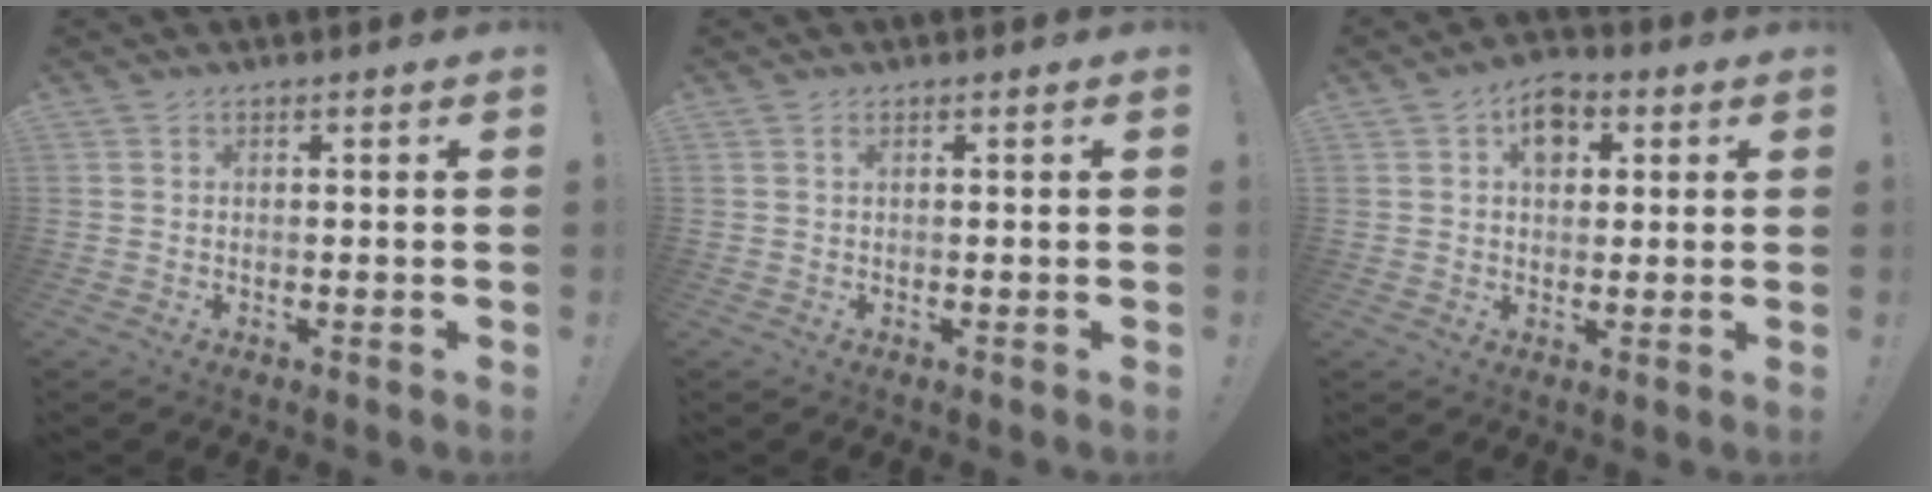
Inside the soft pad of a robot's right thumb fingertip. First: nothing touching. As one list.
[{"total": 0.5, "force": [0.2, 0.1, 0.5], "torque": [-0.003, -0.002, 0.001]}, {"total": 7.3, "force": [2.4, 5.2, 4.4], "torque": [-0.061, 0.003, 0.042]}]